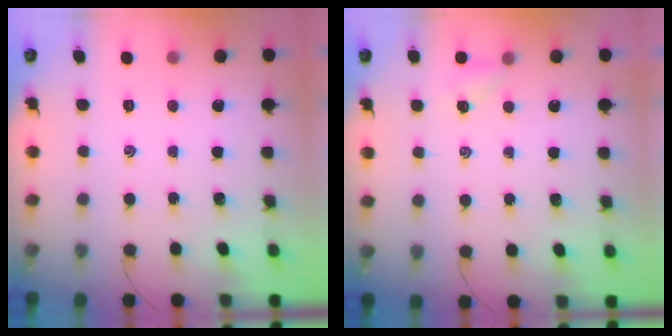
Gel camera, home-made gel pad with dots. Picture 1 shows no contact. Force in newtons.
{"total": 2.4, "press": 2.3, "slide": 0.9}